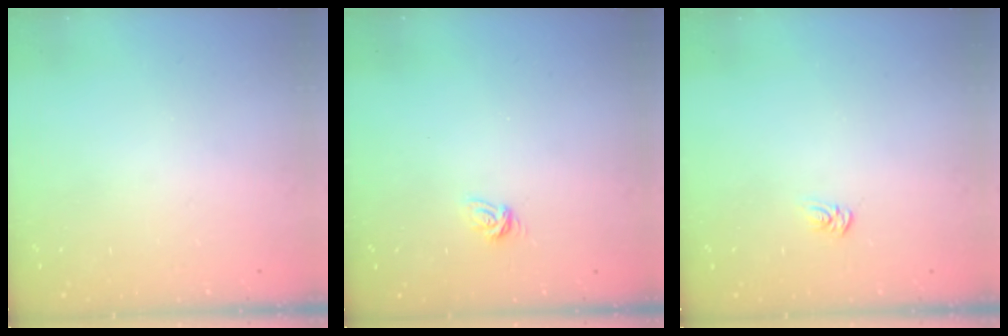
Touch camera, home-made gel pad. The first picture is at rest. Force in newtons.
{"total": 4.5, "press": 4.5, "slide": 0.2}
{"total": 2.5, "press": 2.5, "slide": 0.1}